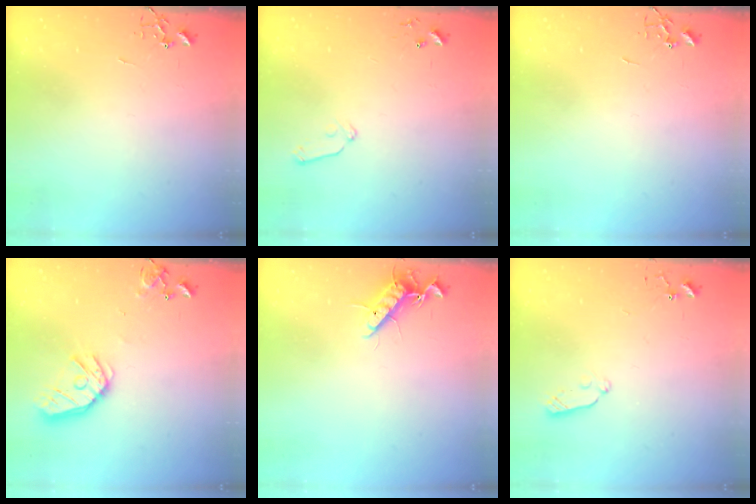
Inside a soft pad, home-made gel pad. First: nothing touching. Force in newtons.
{"total": 6.5, "press": 6.4, "slide": 1.0}
{"total": 0.0}
{"total": 14.4, "press": 14.3, "slide": 1.9}
{"total": 11.0, "press": 10.9, "slide": 1.9}
{"total": 3.8, "press": 3.8, "slide": 0.6}